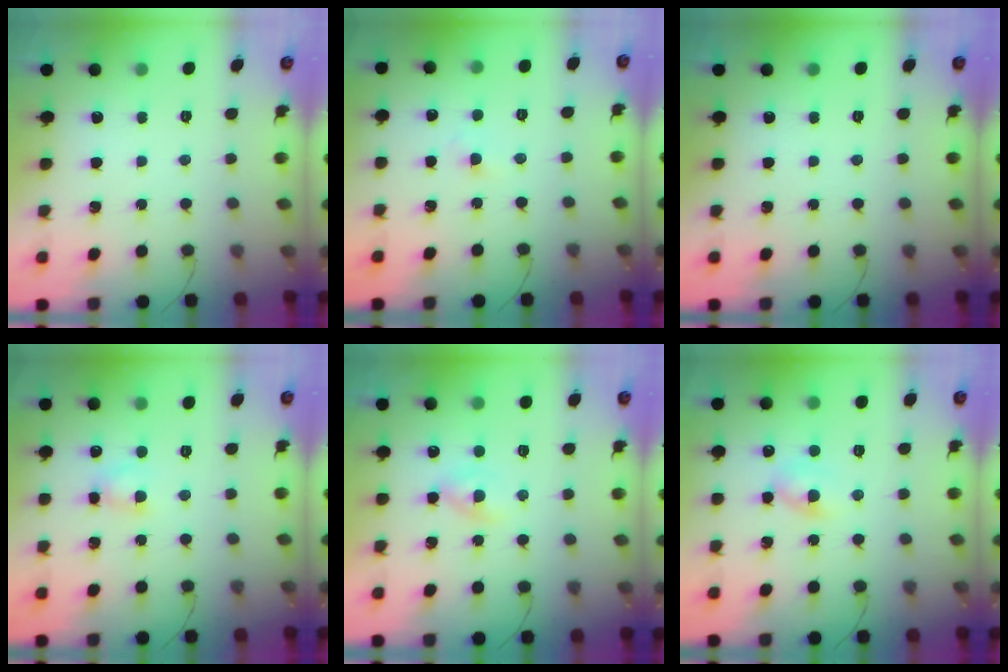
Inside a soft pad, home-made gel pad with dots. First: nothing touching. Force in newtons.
{"total": 1.9, "press": 1.6, "slide": 1.0}
{"total": 0.0}
{"total": 3.6, "press": 3.4, "slide": 1.2}
{"total": 2.2, "press": 2.0, "slide": 1.0}
{"total": 3.2, "press": 2.9, "slide": 1.3}